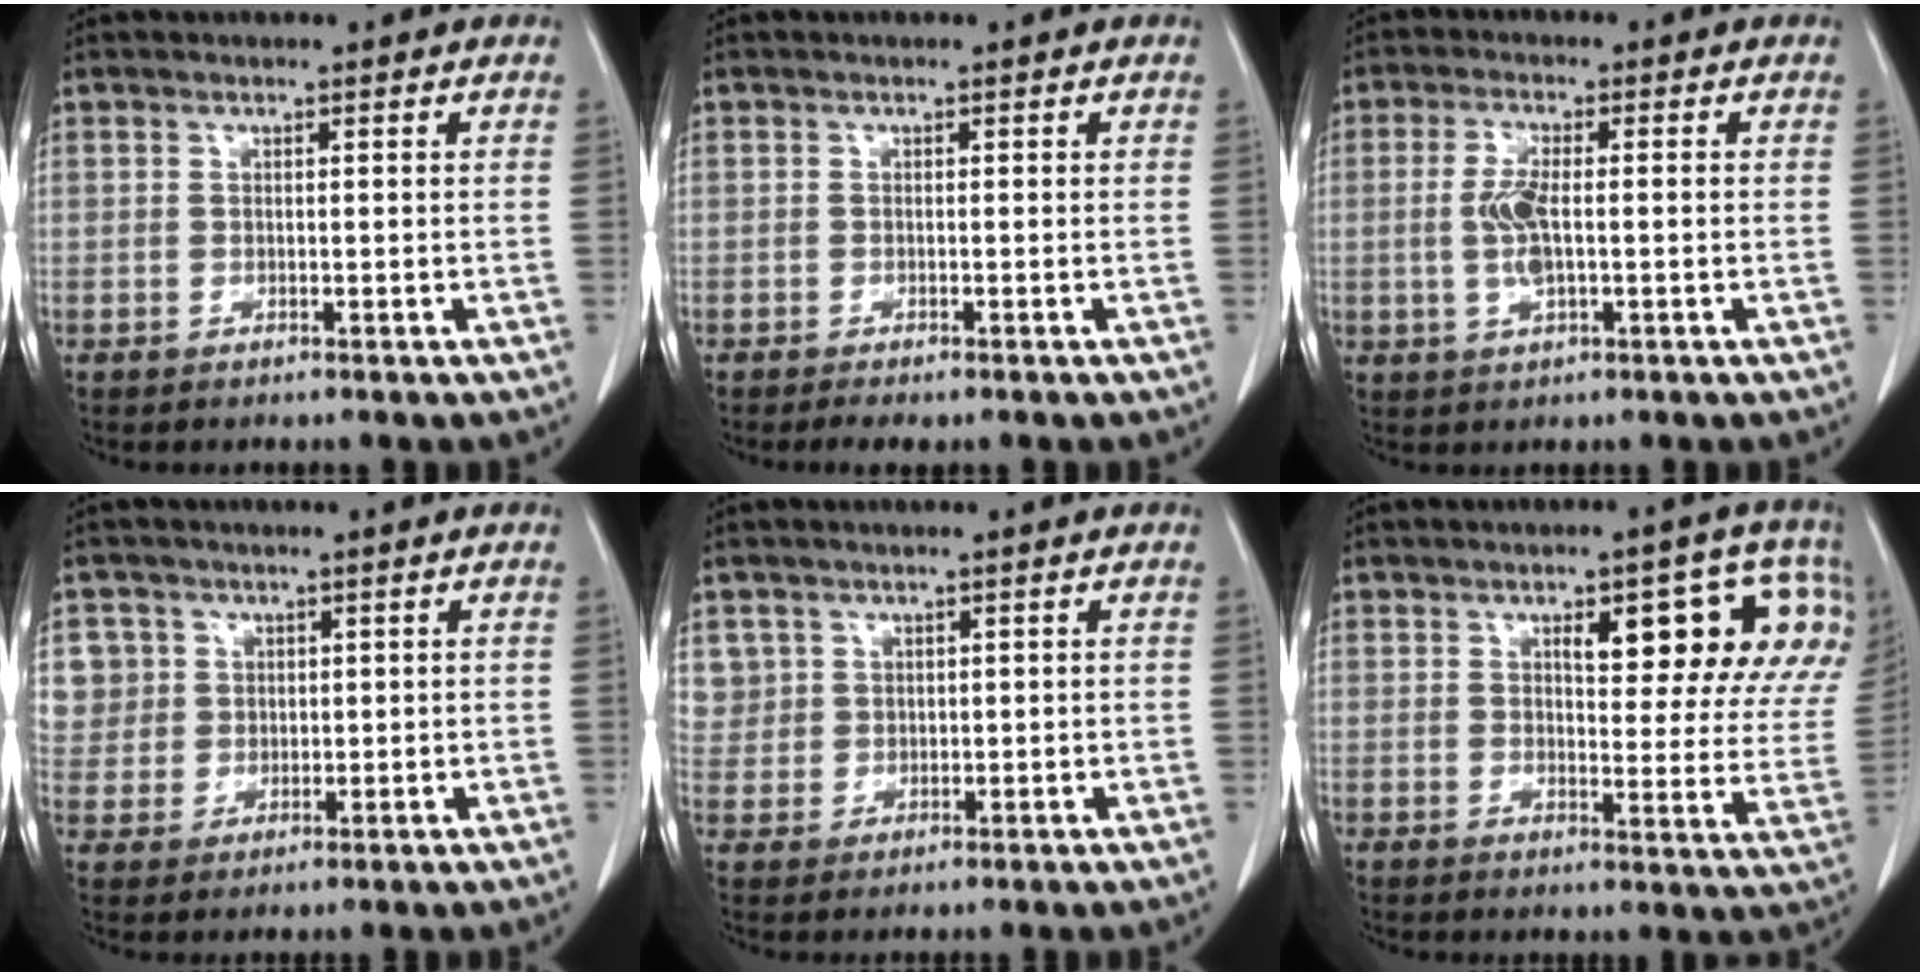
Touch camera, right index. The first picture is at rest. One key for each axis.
{"total": 2.1, "fx": -1.6, "fy": 0.6, "fz": 1.2, "tx": -0.015, "ty": -0.004, "tz": -0.021}
{"total": 5.2, "fx": -0.5, "fy": 1.6, "fz": 4.9, "tx": -0.109, "ty": 0.002, "tz": -0.008}
{"total": 6.7, "fx": 2.5, "fy": 6.2, "fz": 0.0, "tx": 0.009, "ty": 0.014, "tz": 0.057}
{"total": 4.1, "fx": 2.0, "fy": 3.5, "fz": -0.2, "tx": 0.021, "ty": 0.005, "tz": 0.039}
{"total": 15.0, "fx": 6.6, "fy": 4.8, "fz": 12.6, "tx": -0.144, "ty": 0.006, "tz": 0.075}